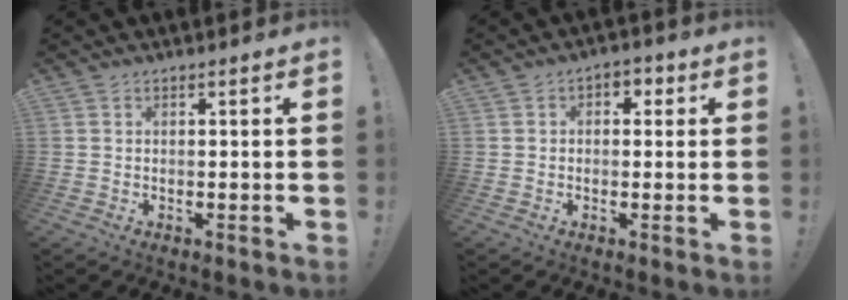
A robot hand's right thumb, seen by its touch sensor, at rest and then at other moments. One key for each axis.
{"total": 3.2, "fx": -0.1, "fy": 2.7, "fz": 1.8, "tx": -0.015, "ty": 0.005, "tz": -0.006}